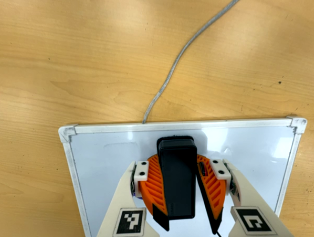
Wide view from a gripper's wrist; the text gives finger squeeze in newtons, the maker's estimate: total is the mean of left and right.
{"total": 16.1, "left": 18.0, "right": 14.2}